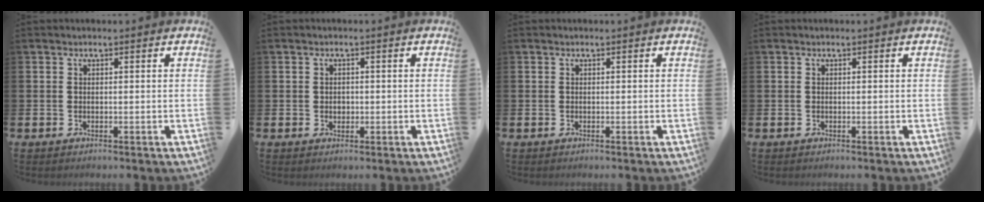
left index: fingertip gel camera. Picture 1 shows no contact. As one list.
[{"total": 1.1, "force": [0.1, 1.0, 0.5], "torque": [0.006, 0.002, -0.004]}, {"total": 0.0}, {"total": 0.0}]